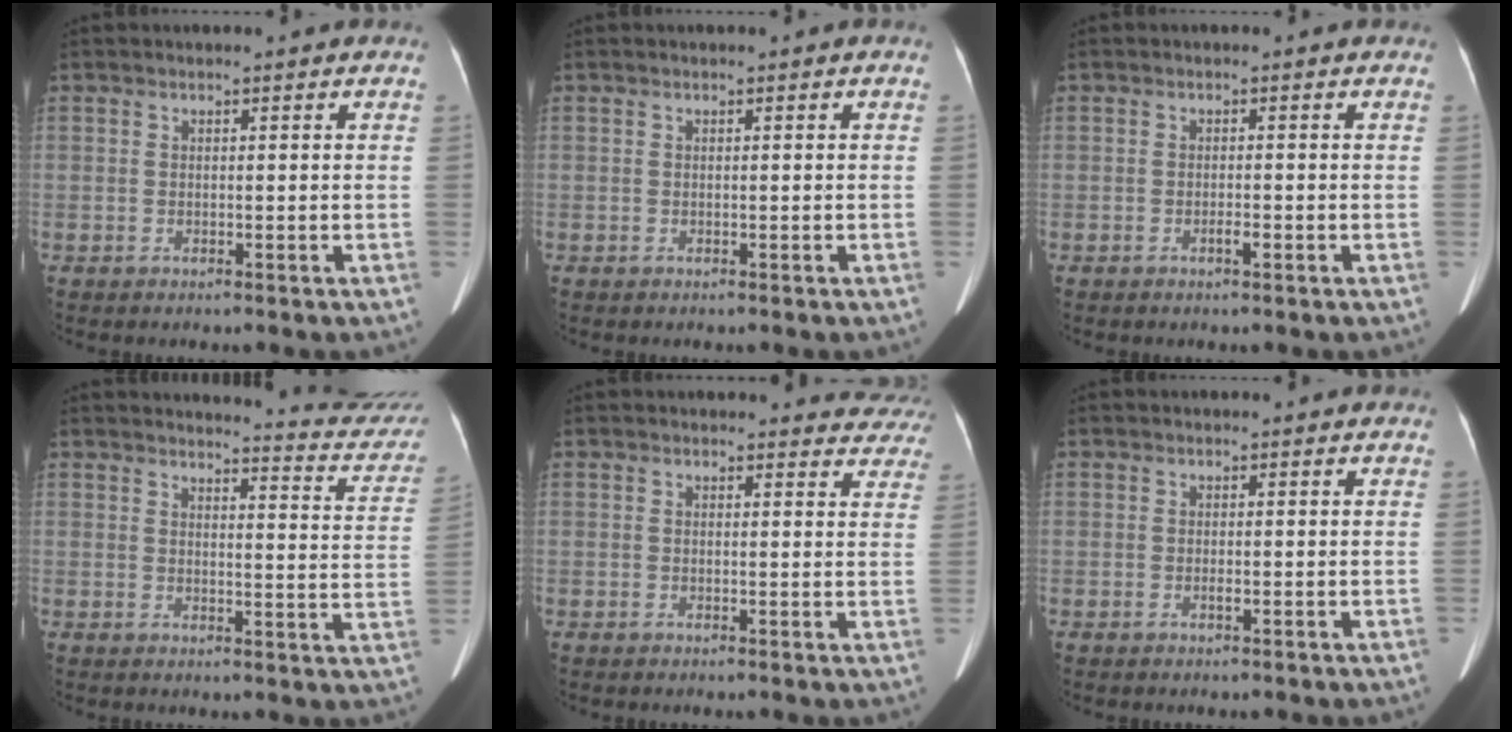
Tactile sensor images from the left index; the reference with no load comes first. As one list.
[{"total": 0.0}, {"total": 0.9, "force": [-0.5, 0.1, 0.8], "torque": [-0.013, 0.001, -0.008]}, {"total": 14.0, "force": [13.8, 0.8, 1.8], "torque": [0.002, -0.090, 0.125]}, {"total": 7.5, "force": [7.1, 2.5, 0.1], "torque": [0.043, -0.016, 0.039]}, {"total": 0.6, "force": [-0.1, 0.1, 0.6], "torque": [-0.011, 0.001, -0.002]}]